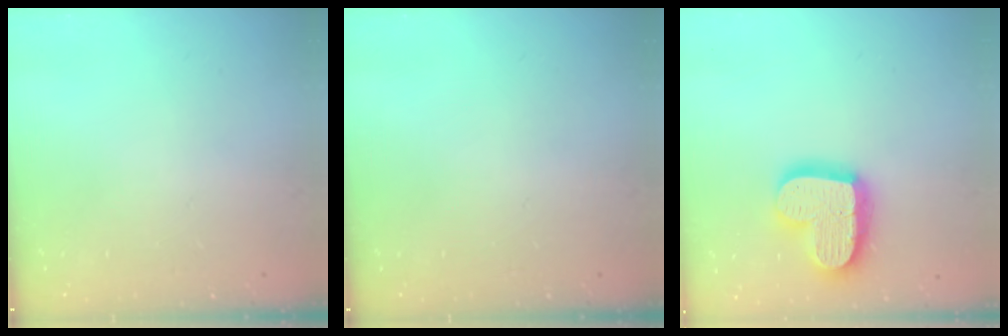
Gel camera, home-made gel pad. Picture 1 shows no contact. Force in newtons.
{"total": 0.0}
{"total": 18.9, "press": 18.8, "slide": 1.7}